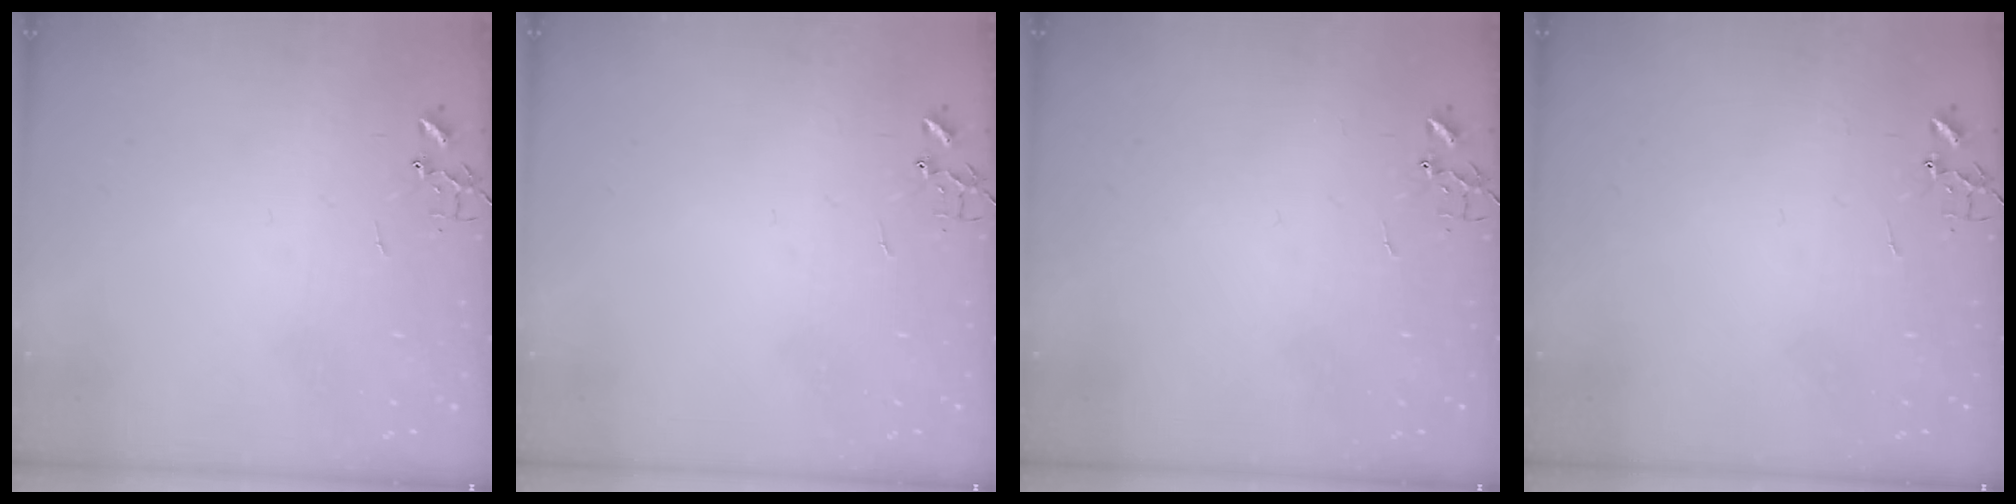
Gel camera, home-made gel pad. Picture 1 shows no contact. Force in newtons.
{"total": 0.0}
{"total": 0.0}
{"total": 0.0}